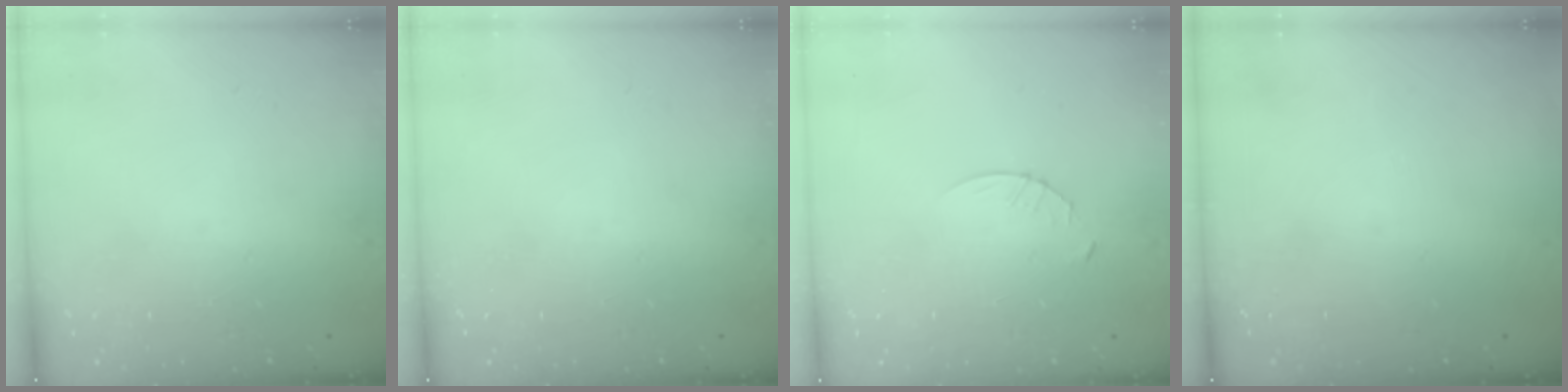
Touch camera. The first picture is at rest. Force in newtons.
{"total": 0.0}
{"total": 3.3, "press": 3.2, "slide": 0.4}
{"total": 0.0}